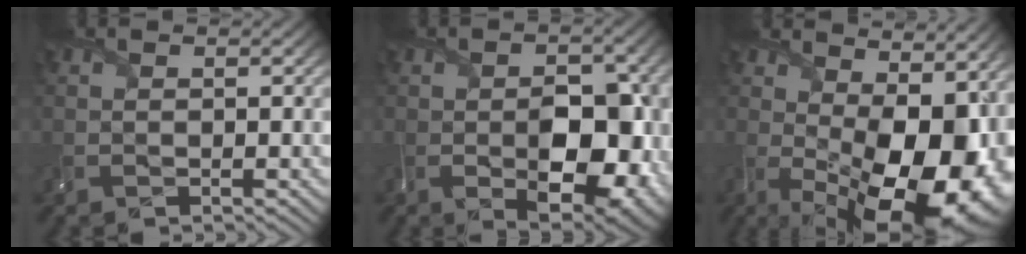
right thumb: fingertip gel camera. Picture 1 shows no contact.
{"total": 10.6, "force": [-2.0, 6.1, 8.4], "torque": [-0.122, -0.021, -0.016]}
{"total": 18.3, "force": [-0.5, 9.9, 15.4], "torque": [-0.194, -0.031, 0.028]}